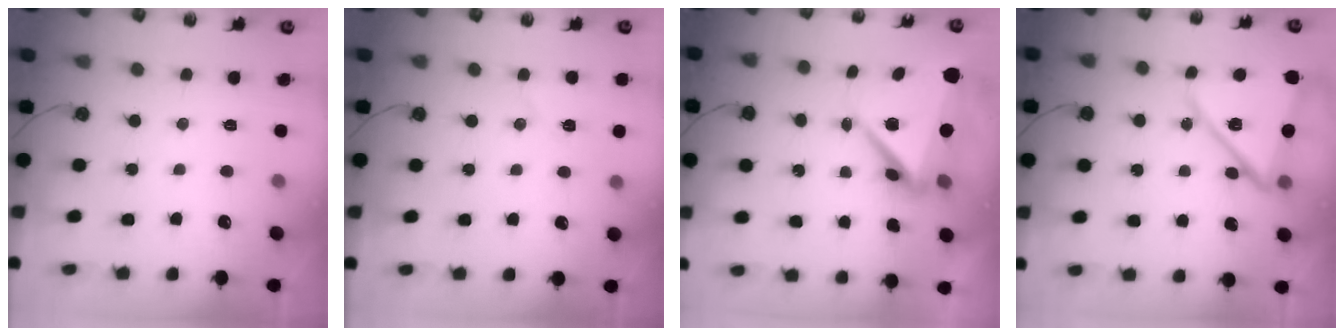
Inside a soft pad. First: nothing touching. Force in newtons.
{"total": 7.0, "press": 7.0, "slide": 0.6}
{"total": 11.5, "press": 11.3, "slide": 1.8}
{"total": 15.4, "press": 15.3, "slide": 1.3}